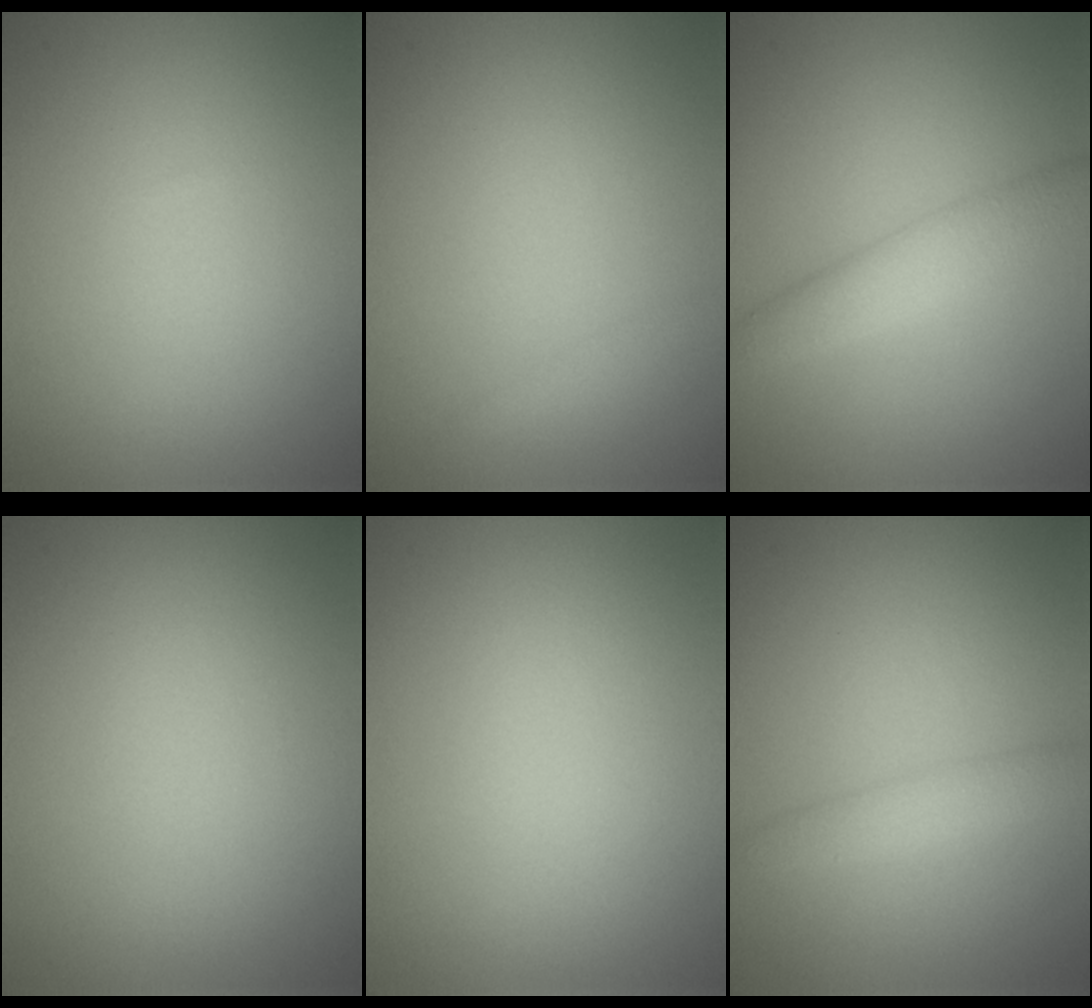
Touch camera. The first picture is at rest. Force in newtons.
{"total": 1.0, "press": 1.0, "slide": 0.0}
{"total": 3.3, "press": 3.3, "slide": 0.1}
{"total": 0.0}
{"total": 0.0}
{"total": 2.2, "press": 2.2, "slide": 0.1}